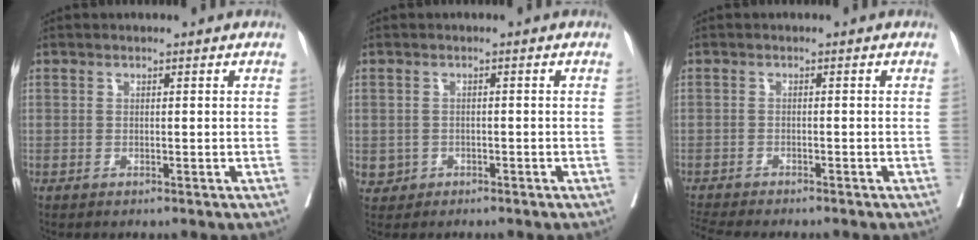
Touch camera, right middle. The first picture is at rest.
{"total": 1.8, "force": [-0.8, 1.6, 0.3], "torque": [-0.004, 0.007, -0.011]}
{"total": 8.0, "force": [-7.2, 1.0, 3.1], "torque": [-0.045, -0.006, -0.110]}